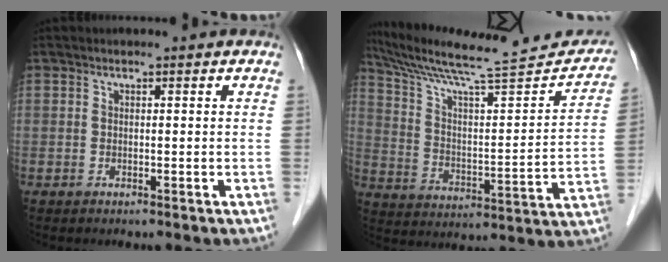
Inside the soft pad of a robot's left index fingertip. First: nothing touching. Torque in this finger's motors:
{"motor_torque": [0.73, -1.17, 0.05, 0.00]}